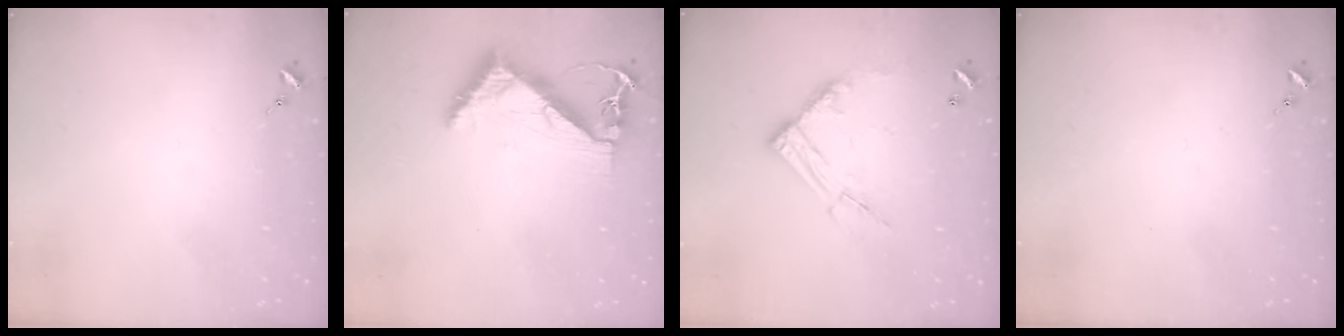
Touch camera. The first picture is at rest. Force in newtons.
{"total": 6.8, "press": 6.8, "slide": 0.9}
{"total": 13.1, "press": 13.0, "slide": 1.2}
{"total": 0.0}